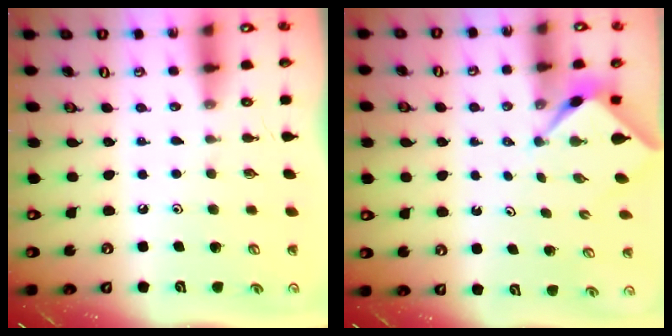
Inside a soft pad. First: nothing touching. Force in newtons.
{"total": 2.1, "press": 2.1, "slide": 0.3}